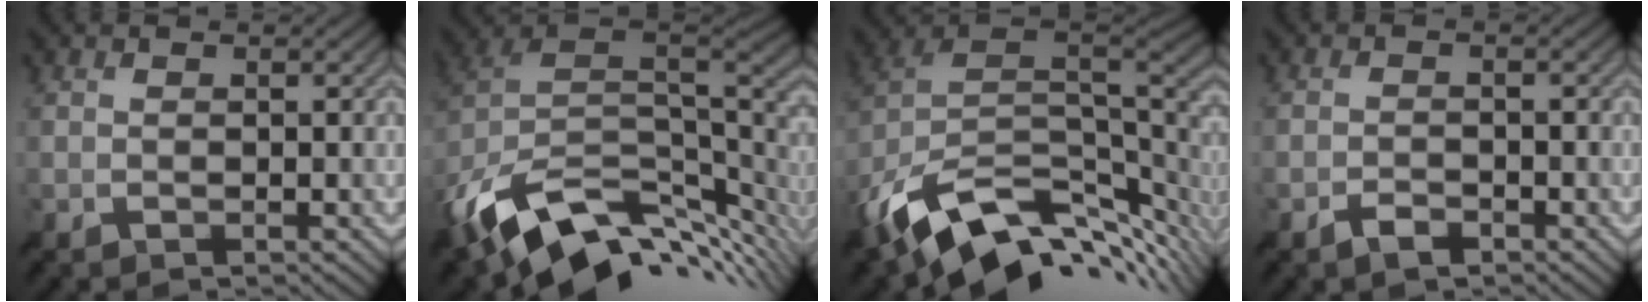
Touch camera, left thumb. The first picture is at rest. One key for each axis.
{"total": 15.5, "fx": -6.0, "fy": 8.9, "fz": 11.2, "tx": -0.241, "ty": -0.023, "tz": -0.095}
{"total": 15.5, "fx": -5.8, "fy": 8.8, "fz": 11.3, "tx": -0.242, "ty": -0.023, "tz": -0.094}
{"total": 1.8, "fx": -1.5, "fy": 0.7, "fz": 0.8, "tx": -0.011, "ty": -0.001, "tz": -0.031}